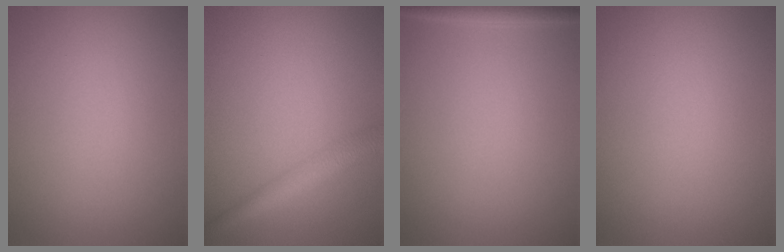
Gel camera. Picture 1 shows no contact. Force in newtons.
{"total": 3.1, "press": 3.1, "slide": 0.1}
{"total": 1.4, "press": 1.4, "slide": 0.1}
{"total": 0.0}